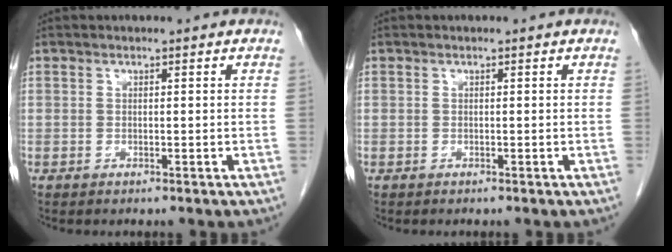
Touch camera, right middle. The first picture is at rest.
{"total": 0.0}